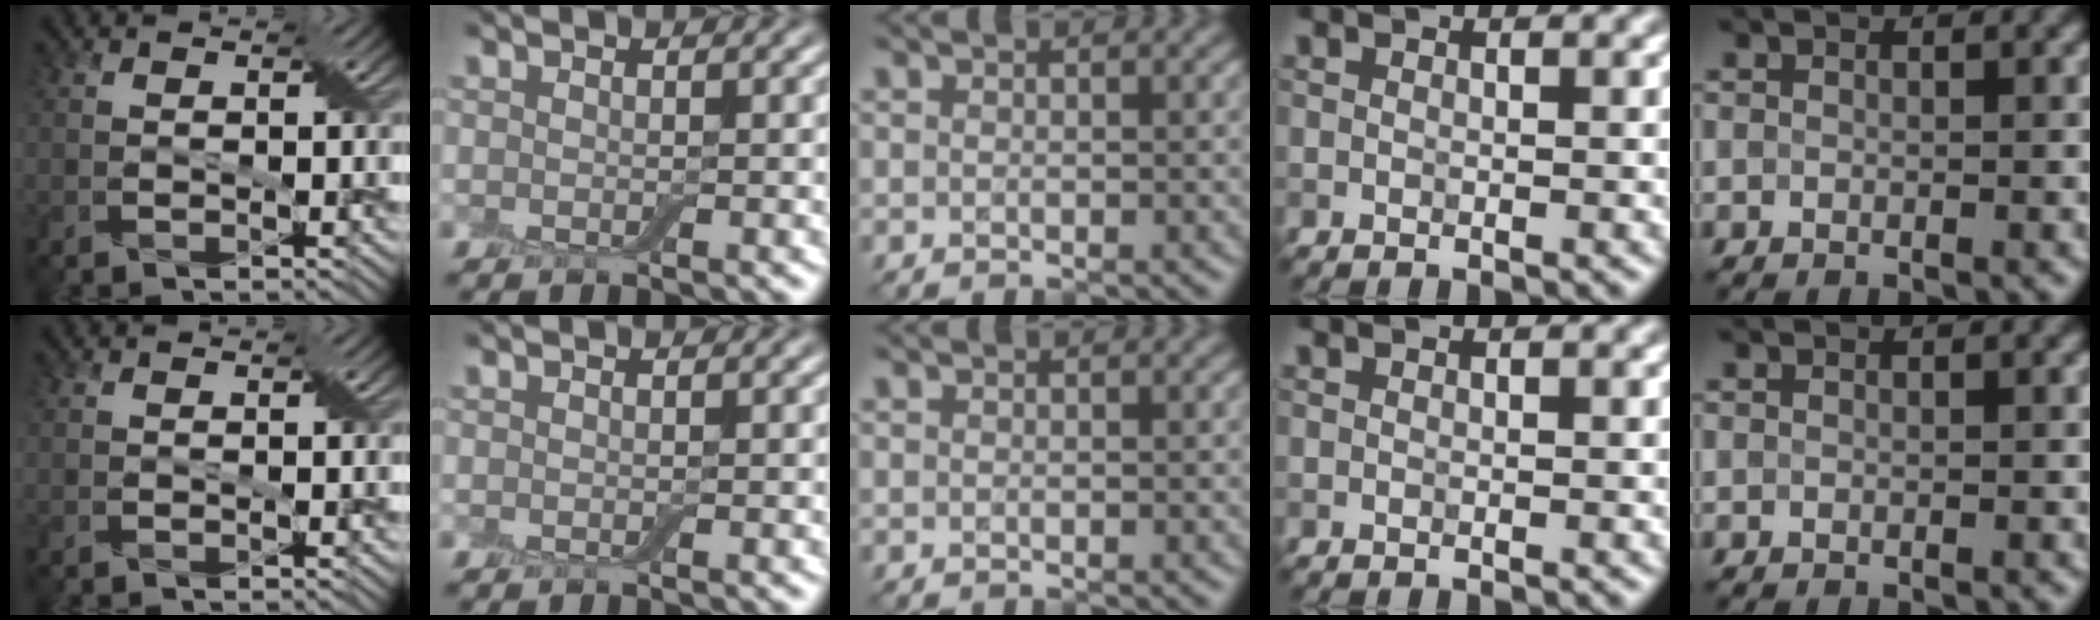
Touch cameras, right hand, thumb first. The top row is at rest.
{}